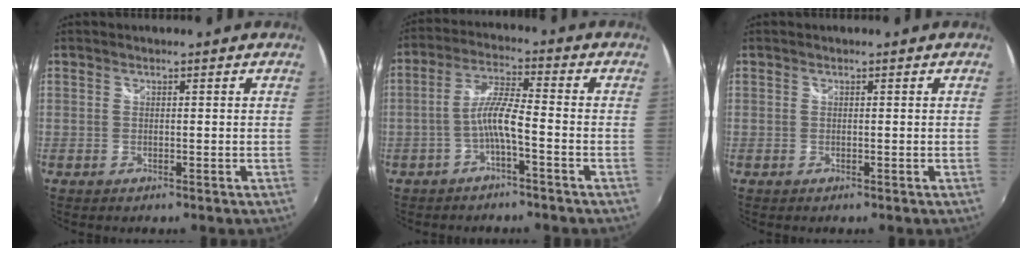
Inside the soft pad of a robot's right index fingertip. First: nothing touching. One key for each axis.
{"total": 5.8, "fx": -2.6, "fy": 0.5, "fz": 5.2, "tx": -0.115, "ty": 0.013, "tz": -0.047}
{"total": 0.0}